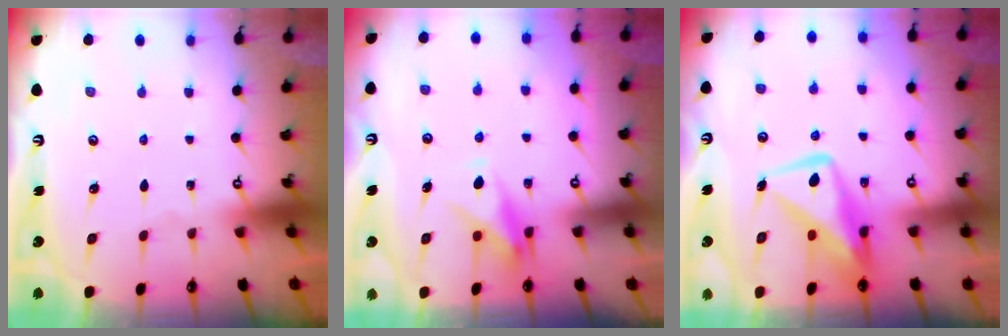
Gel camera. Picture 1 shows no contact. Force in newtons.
{"total": 9.4, "press": 9.4, "slide": 0.7}
{"total": 12.2, "press": 12.1, "slide": 1.2}